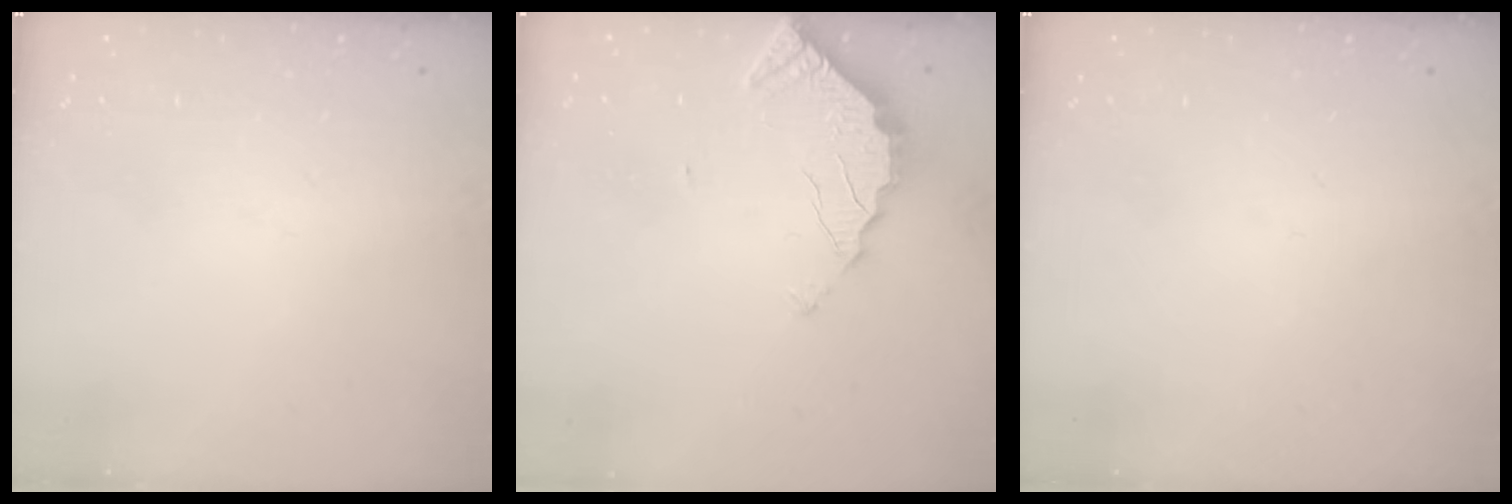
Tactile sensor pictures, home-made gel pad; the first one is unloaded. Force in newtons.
{"total": 3.3, "press": 3.3, "slide": 0.3}
{"total": 0.0}